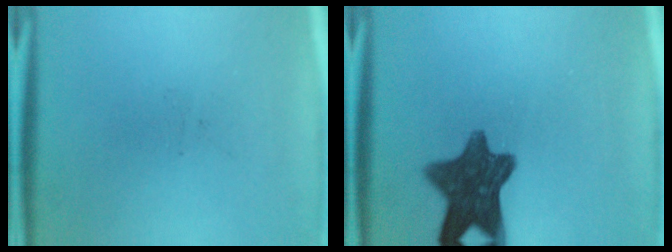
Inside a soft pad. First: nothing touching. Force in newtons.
{"total": 10.8}